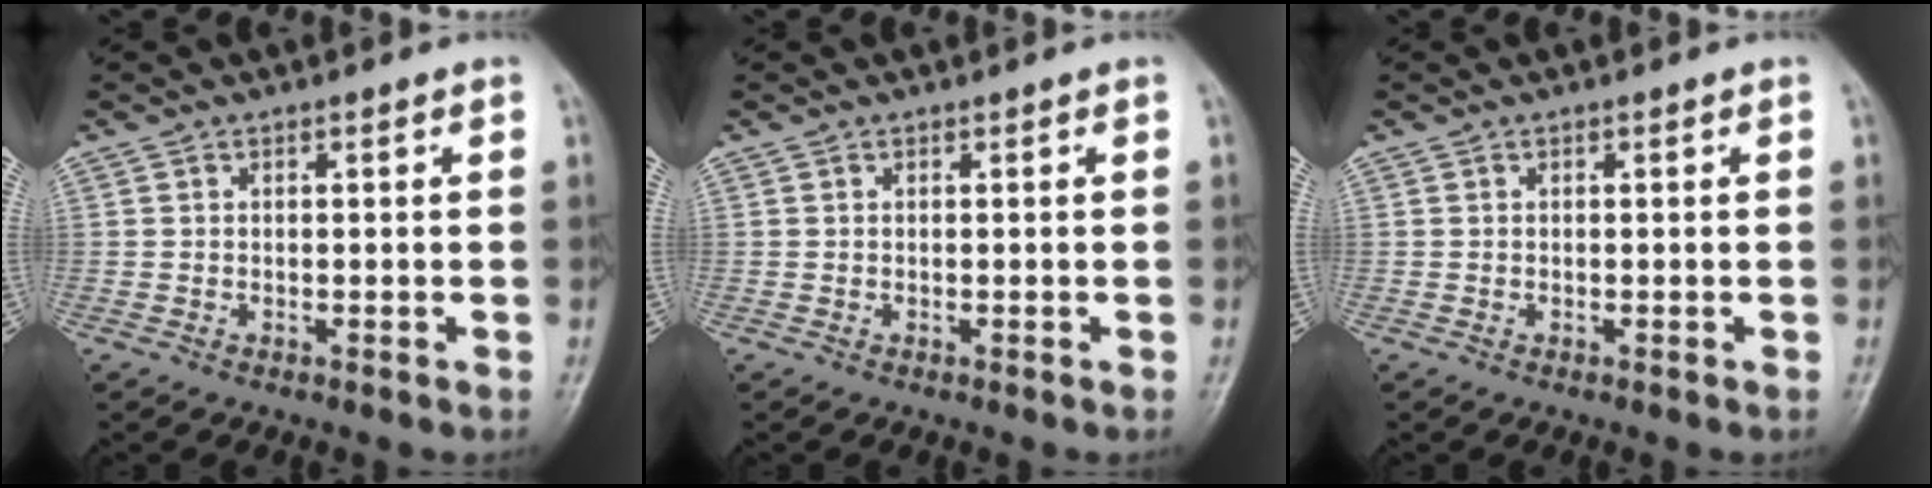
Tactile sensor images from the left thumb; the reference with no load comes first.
{"total": 0.0}
{"total": 0.0}